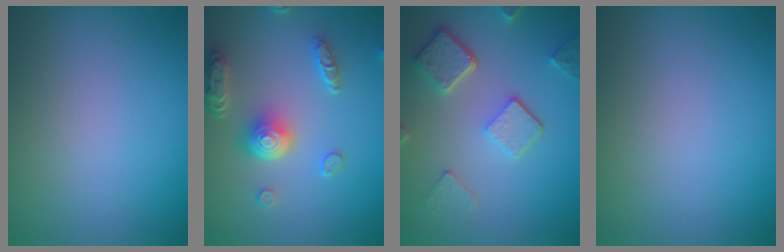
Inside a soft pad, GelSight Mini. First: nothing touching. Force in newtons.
{"total": 5.1, "press": 4.1, "slide": 3.1}
{"total": 5.0, "press": 3.9, "slide": 3.2}
{"total": 0.0}